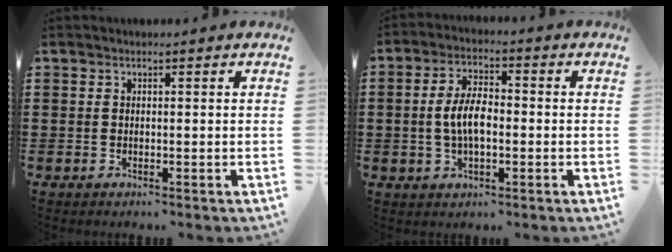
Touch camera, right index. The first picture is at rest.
{"total": 6.4, "force": [-0.6, 3.0, 5.6], "torque": [-0.122, 0.001, -0.018]}